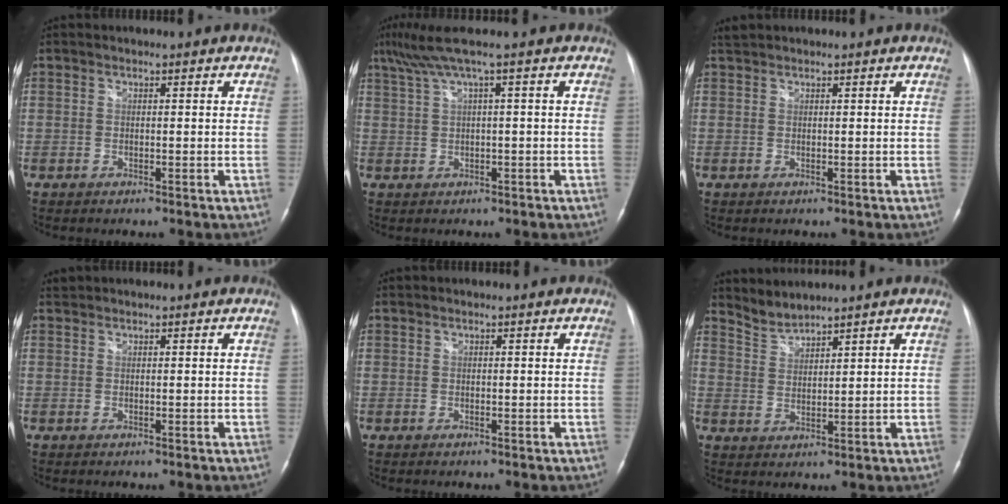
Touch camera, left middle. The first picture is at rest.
{"total": 5.1, "force": [2.7, -1.0, 4.2], "torque": [-0.093, 0.027, 0.058]}
{"total": 0.9, "force": [0.9, 0.1, 0.0], "torque": [-0.008, 0.013, 0.024]}
{"total": 0.6, "force": [0.6, 0.1, -0.1], "torque": [-0.006, 0.014, 0.015]}
{"total": 0.0}
{"total": 3.5, "force": [3.4, -0.3, -0.3], "torque": [0.001, 0.000, 0.075]}